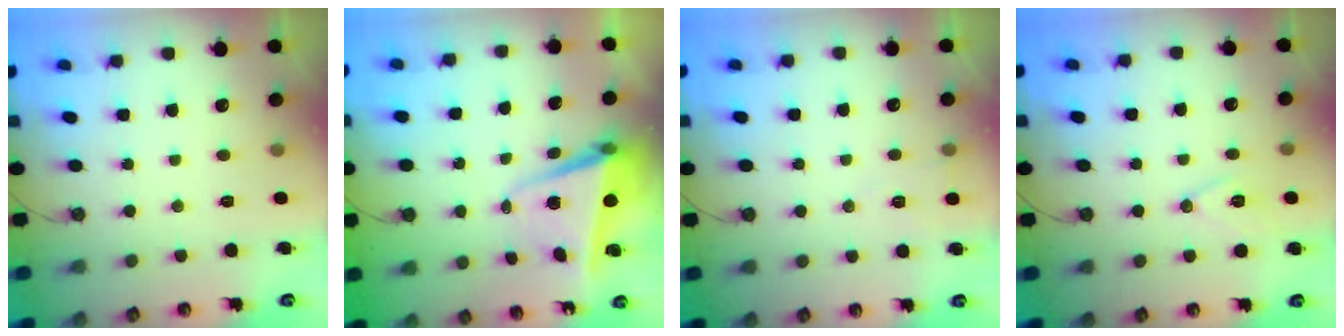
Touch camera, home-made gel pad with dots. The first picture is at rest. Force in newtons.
{"total": 5.5, "press": 5.2, "slide": 1.7}
{"total": 5.4, "press": 3.2, "slide": 4.3}
{"total": 9.2, "press": 8.5, "slide": 3.6}